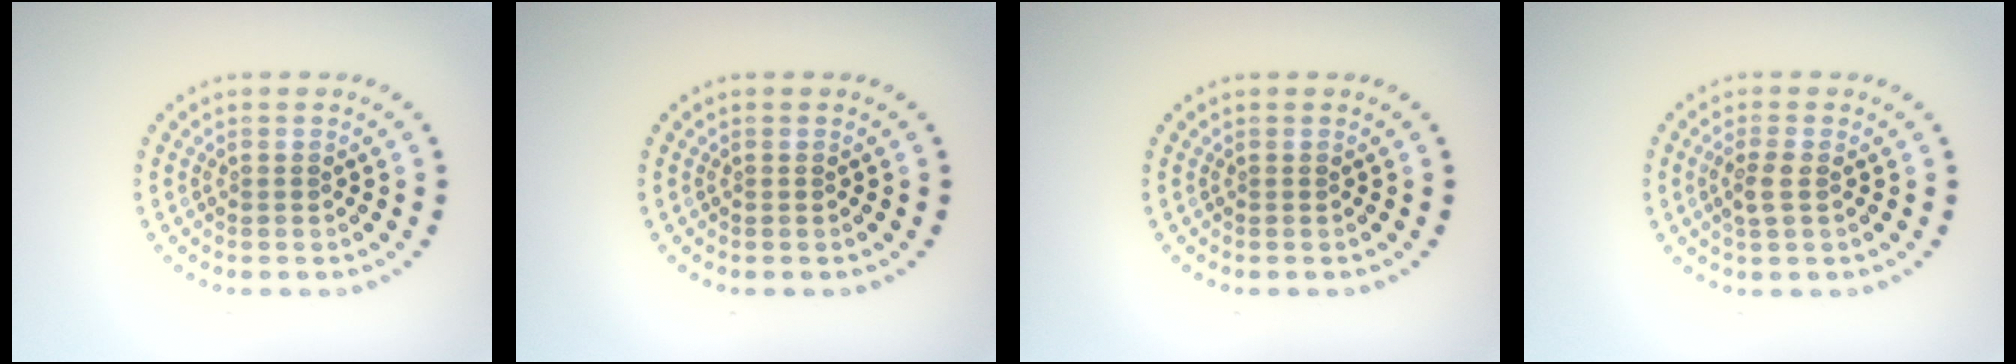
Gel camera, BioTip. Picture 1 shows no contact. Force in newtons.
{"total": 0.0}
{"total": 0.0}
{"total": 1.9, "press": 1.7, "slide": 0.7}